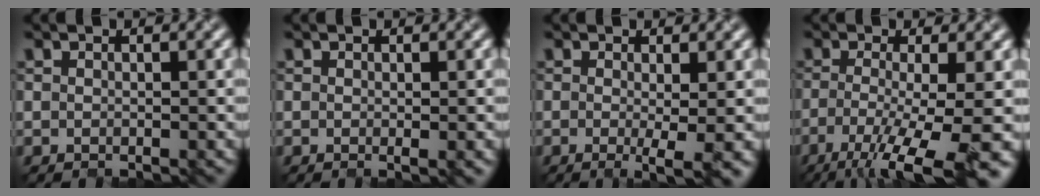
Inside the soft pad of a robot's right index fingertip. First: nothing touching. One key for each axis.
{"total": 0.8, "fx": 0.0, "fy": 0.1, "fz": 0.8, "tx": -0.012, "ty": -0.002, "tz": -0.001}
{"total": 3.1, "fx": -0.6, "fy": 0.3, "fz": 3.0, "tx": -0.048, "ty": -0.012, "tz": -0.008}
{"total": 10.2, "fx": -4.5, "fy": 2.6, "fz": 8.8, "tx": -0.137, "ty": -0.019, "tz": -0.072}